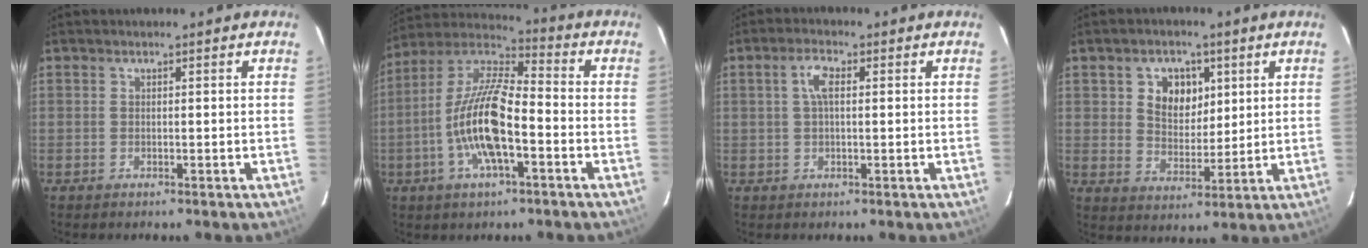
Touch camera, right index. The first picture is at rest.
{"total": 14.8, "force": [-4.7, 4.5, 13.3], "torque": [-0.268, -0.001, -0.095]}
{"total": 3.4, "force": [0.7, 1.3, 3.0], "torque": [-0.062, 0.009, 0.013]}
{"total": 7.5, "force": [2.6, 5.8, 4.0], "torque": [-0.069, 0.010, 0.050]}